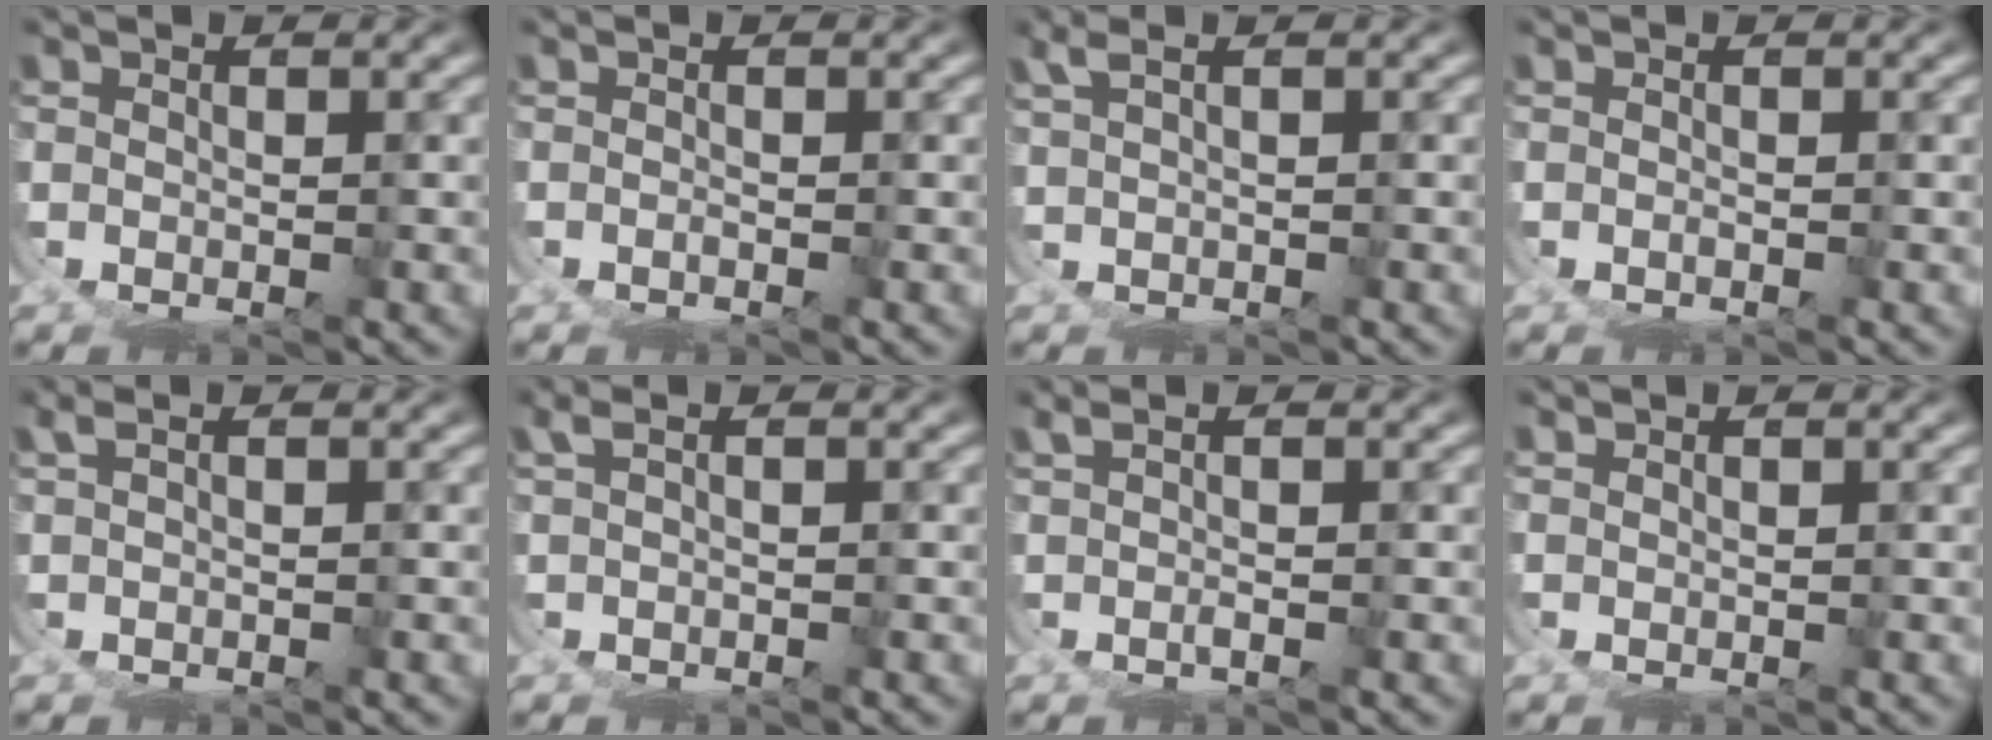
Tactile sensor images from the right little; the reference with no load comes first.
{"total": 1.2, "force": [-0.9, 0.5, 0.5], "torque": [-0.011, -0.009, -0.011]}
{"total": 1.8, "force": [1.7, 0.0, 0.6], "torque": [-0.004, 0.015, 0.025]}
{"total": 0.9, "force": [-0.6, 0.4, 0.5], "torque": [-0.009, -0.007, -0.007]}
{"total": 1.1, "force": [1.0, 0.1, 0.5], "torque": [-0.003, 0.013, 0.012]}
{"total": 1.3, "force": [0.9, 0.5, 0.8], "torque": [-0.009, 0.014, 0.010]}
{"total": 1.8, "force": [1.2, -0.2, 1.2], "torque": [-0.012, 0.011, 0.018]}
{"total": 1.1, "force": [0.9, -0.6, -0.3], "torque": [0.011, 0.006, 0.014]}